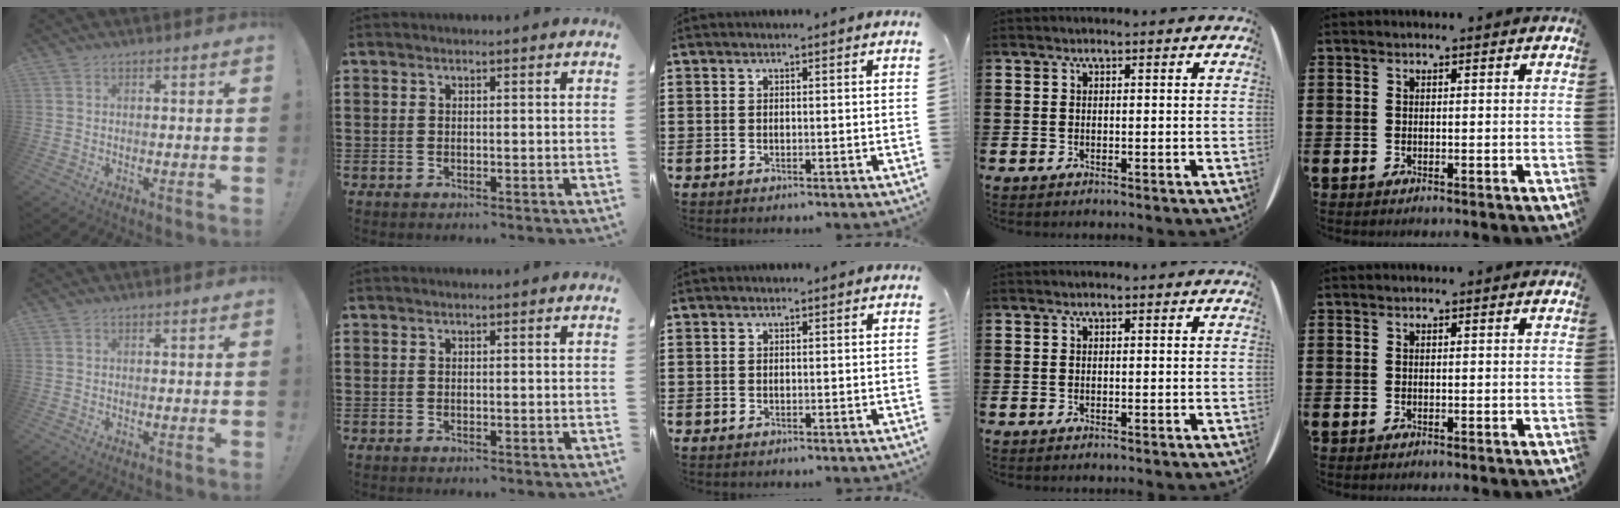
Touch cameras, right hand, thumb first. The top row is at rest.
{}